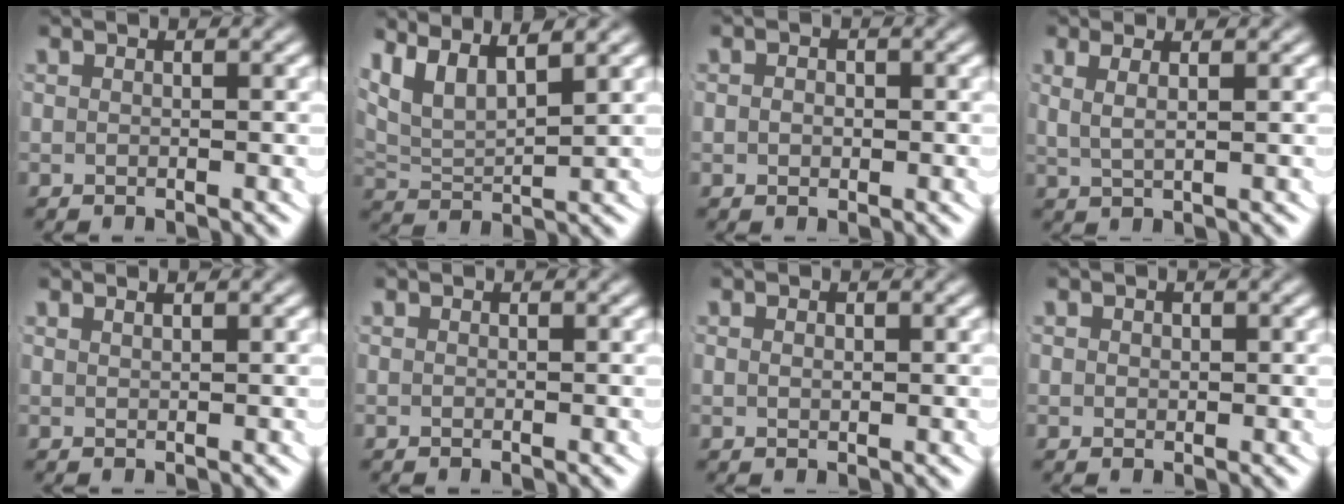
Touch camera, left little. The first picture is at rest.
{"total": 6.7, "force": [2.4, 5.0, 3.7], "torque": [-0.102, -0.008, 0.036]}
{"total": 1.0, "force": [-0.1, 0.8, 0.6], "torque": [-0.016, -0.010, 0.001]}
{"total": 2.4, "force": [1.1, 0.8, 2.0], "torque": [-0.040, -0.002, 0.025]}
{"total": 0.9, "force": [0.7, -0.5, 0.2], "torque": [-0.001, -0.004, 0.017]}
{"total": 0.0}
{"total": 0.5, "force": [0.1, 0.2, 0.5], "torque": [-0.009, -0.009, 0.009]}
{"total": 0.7, "force": [0.2, 0.6, 0.3], "torque": [-0.007, -0.005, 0.007]}